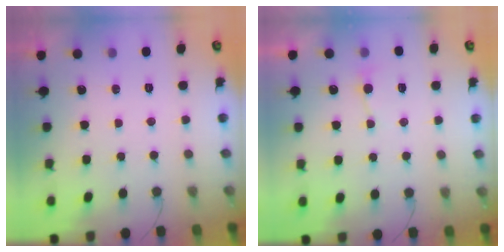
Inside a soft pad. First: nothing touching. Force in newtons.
{"total": 3.7, "press": 3.7, "slide": 0.5}